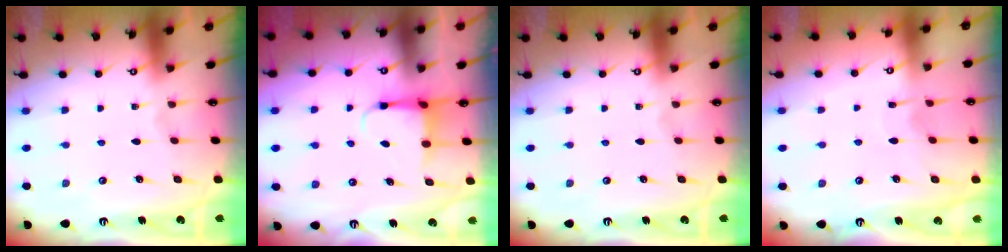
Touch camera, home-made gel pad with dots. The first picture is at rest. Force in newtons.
{"total": 3.9, "press": 3.9, "slide": 0.6}
{"total": 0.0}
{"total": 3.8, "press": 3.8, "slide": 0.4}